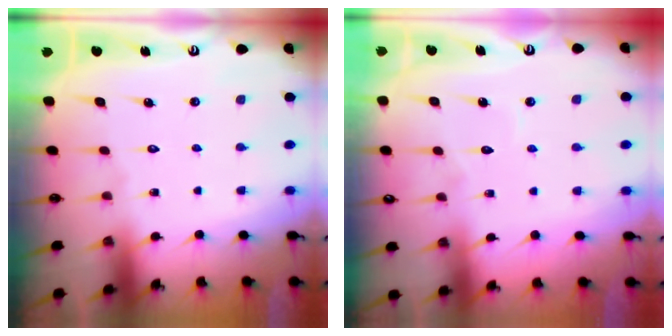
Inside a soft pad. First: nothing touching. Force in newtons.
{"total": 2.6, "press": 2.6, "slide": 0.2}